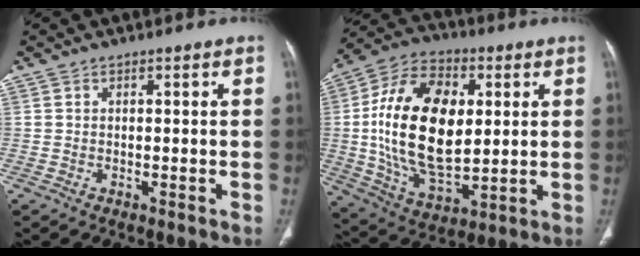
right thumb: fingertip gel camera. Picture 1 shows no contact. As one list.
[{"total": 22.9, "force": [2.6, 13.1, 18.6], "torque": [-0.327, -0.008, 0.048]}]